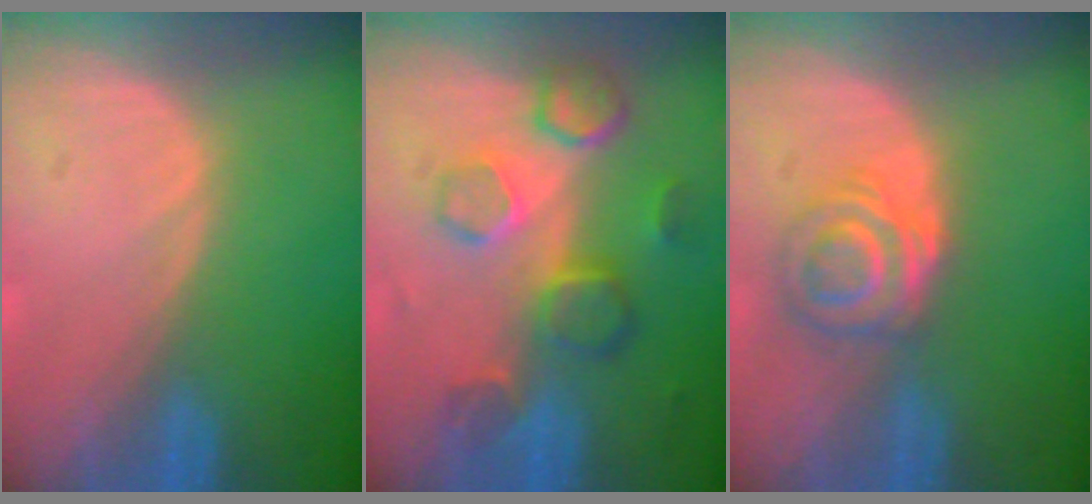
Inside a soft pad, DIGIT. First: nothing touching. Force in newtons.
{"total": 8.6, "press": 7.7, "slide": 3.7}
{"total": 5.4, "press": 5.1, "slide": 1.6}